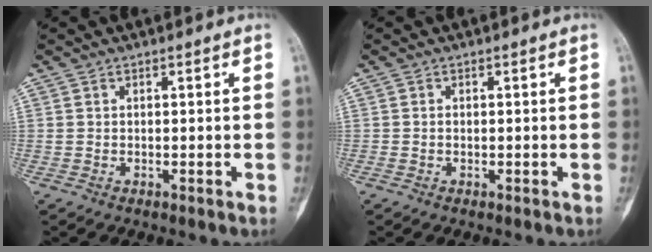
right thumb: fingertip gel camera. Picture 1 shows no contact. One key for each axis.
{"total": 0.0}